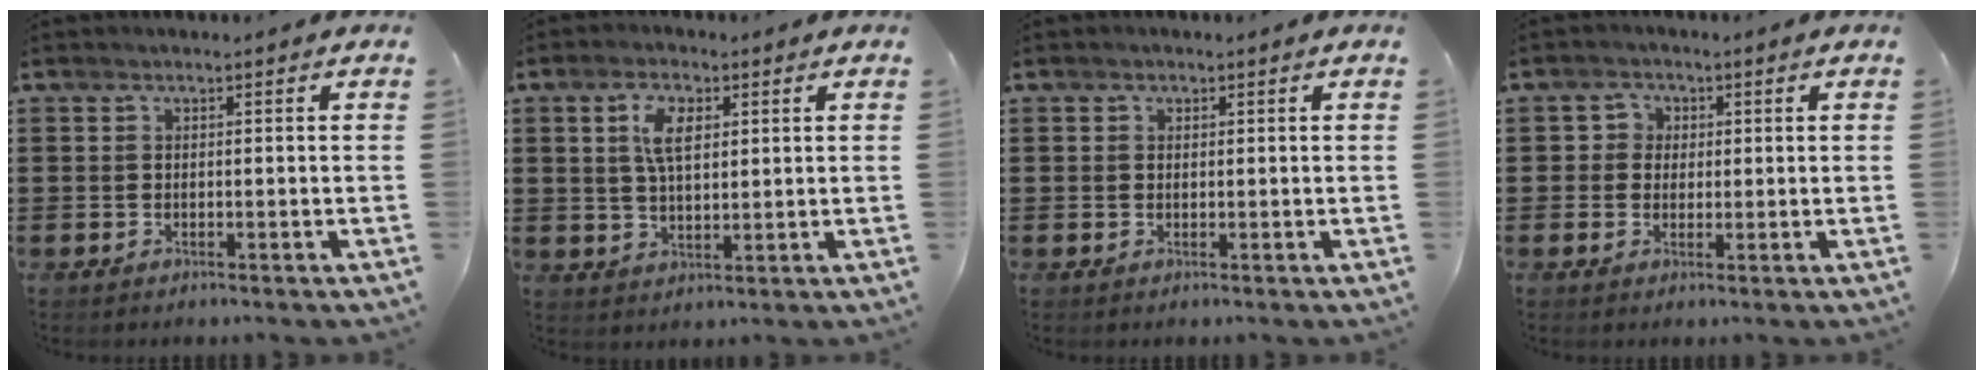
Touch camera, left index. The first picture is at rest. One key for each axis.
{"total": 5.6, "fx": 2.1, "fy": 2.4, "fz": 4.6, "tx": -0.091, "ty": 0.006, "tz": 0.034}
{"total": 0.7, "fx": 0.4, "fy": 0.5, "fz": 0.3, "tx": -0.006, "ty": 0.004, "tz": 0.008}
{"total": 2.4, "fx": 0.4, "fy": 2.4, "fz": 0.3, "tx": -0.019, "ty": 0.009, "tz": 0.005}